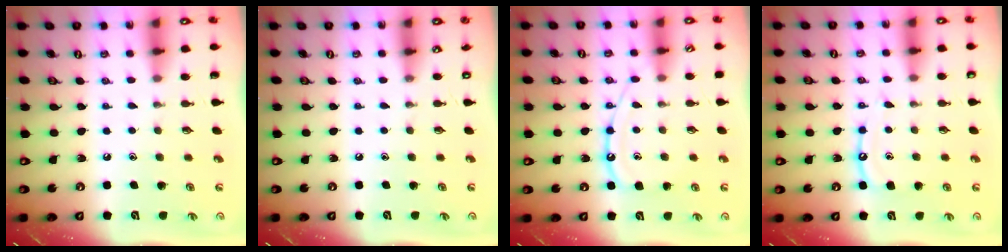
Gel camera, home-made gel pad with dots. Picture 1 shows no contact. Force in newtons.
{"total": 0.0}
{"total": 11.6, "press": 11.5, "slide": 1.1}
{"total": 9.1, "press": 9.1, "slide": 0.9}